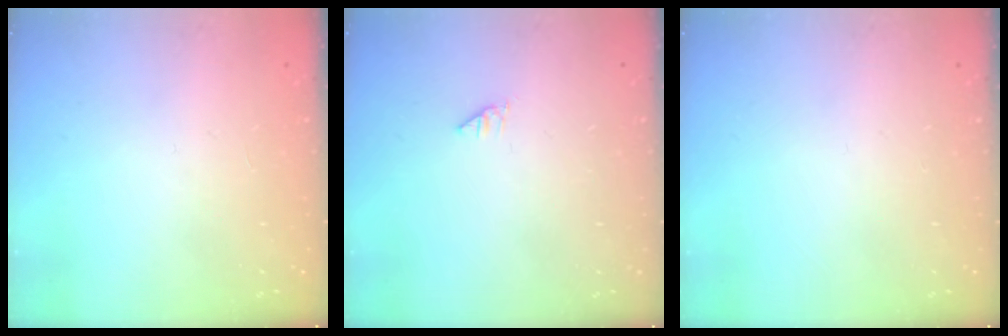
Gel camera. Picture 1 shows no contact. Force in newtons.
{"total": 0.0}
{"total": 0.0}